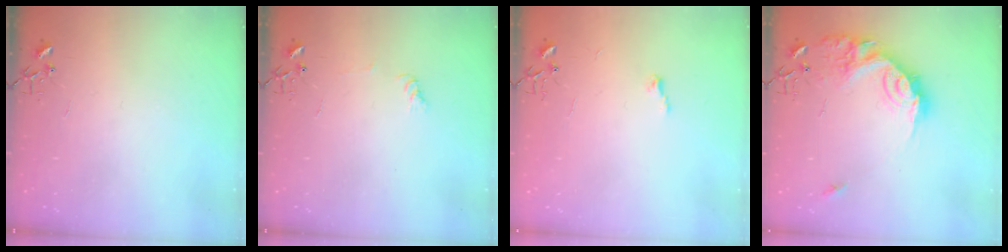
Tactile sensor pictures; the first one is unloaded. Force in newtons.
{"total": 4.9, "press": 4.9, "slide": 0.7}
{"total": 4.7, "press": 4.7, "slide": 0.7}
{"total": 19.2, "press": 19.2, "slide": 1.0}